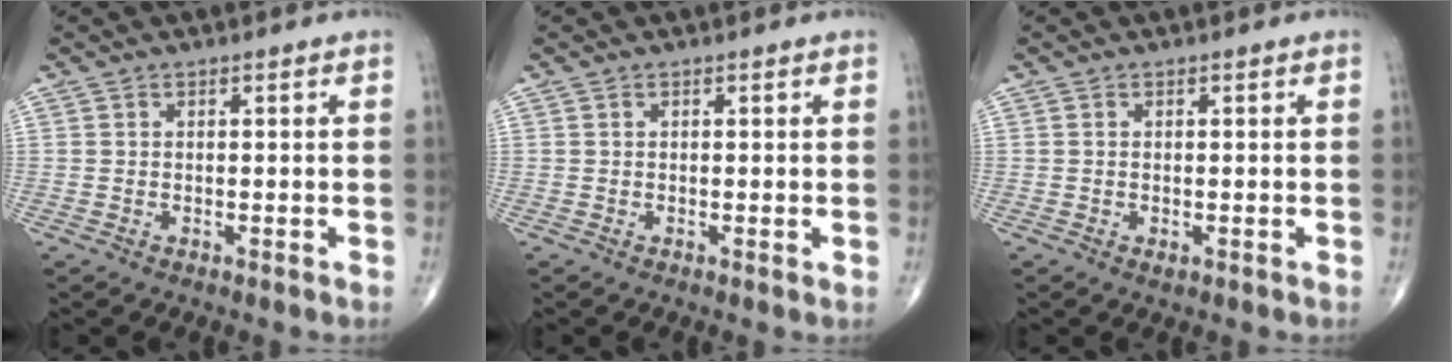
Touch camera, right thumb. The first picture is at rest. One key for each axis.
{"total": 0.0}
{"total": 0.5, "fx": -0.1, "fy": 0.3, "fz": 0.4, "tx": -0.007, "ty": 0.001, "tz": 0.000}